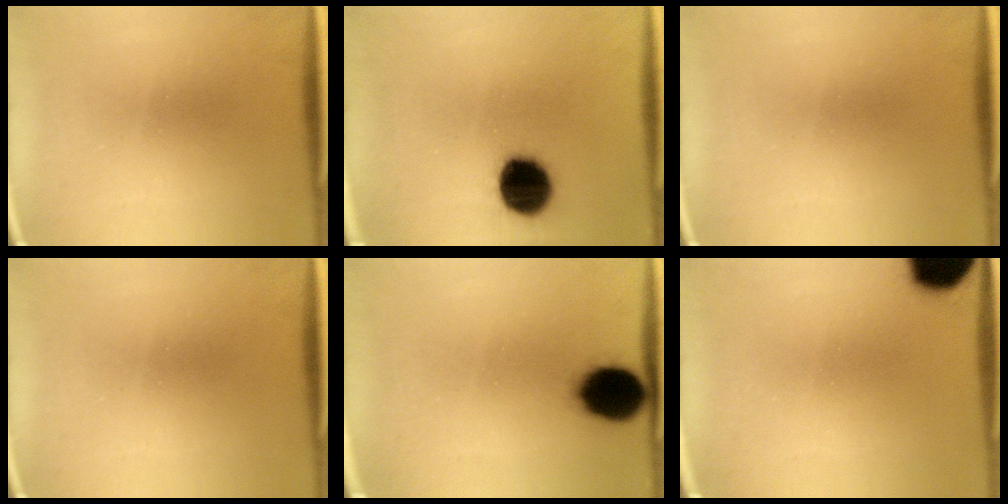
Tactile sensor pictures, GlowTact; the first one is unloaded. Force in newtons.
{"total": 13.7}
{"total": 0.0}
{"total": 0.0}
{"total": 10.7}
{"total": 15.6}